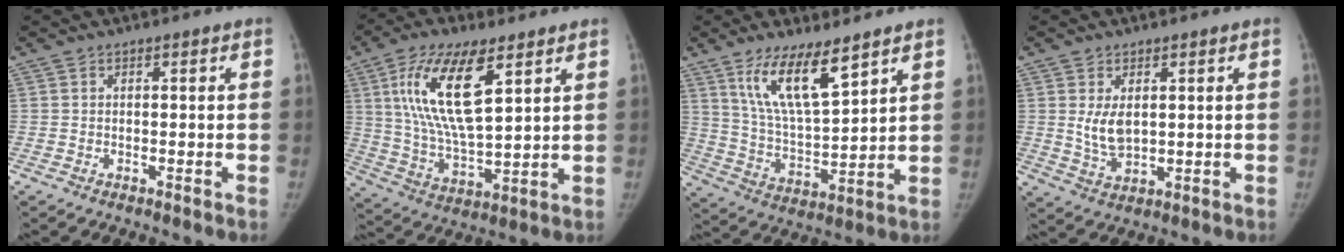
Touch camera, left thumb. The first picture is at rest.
{"total": 17.4, "force": [7.1, 6.5, 14.4], "torque": [-0.268, -0.027, 0.136]}
{"total": 12.6, "force": [7.9, 3.6, 9.1], "torque": [-0.150, -0.050, 0.161]}
{"total": 5.2, "force": [1.0, 3.0, 4.1], "torque": [-0.068, -0.013, 0.028]}